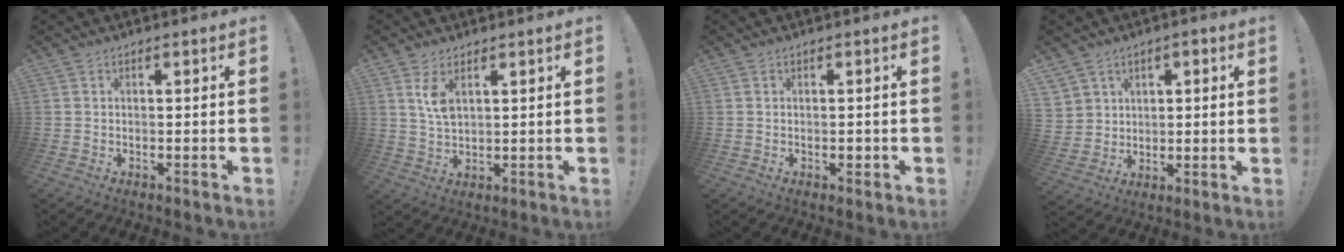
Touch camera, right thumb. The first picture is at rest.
{"total": 5.7, "force": [2.8, 2.5, 4.2], "torque": [-0.079, -0.018, 0.046]}
{"total": 1.0, "force": [-0.3, 0.8, 0.6], "torque": [-0.005, 0.002, -0.005]}
{"total": 6.9, "force": [2.8, 6.2, 0.9], "torque": [-0.006, -0.021, 0.057]}